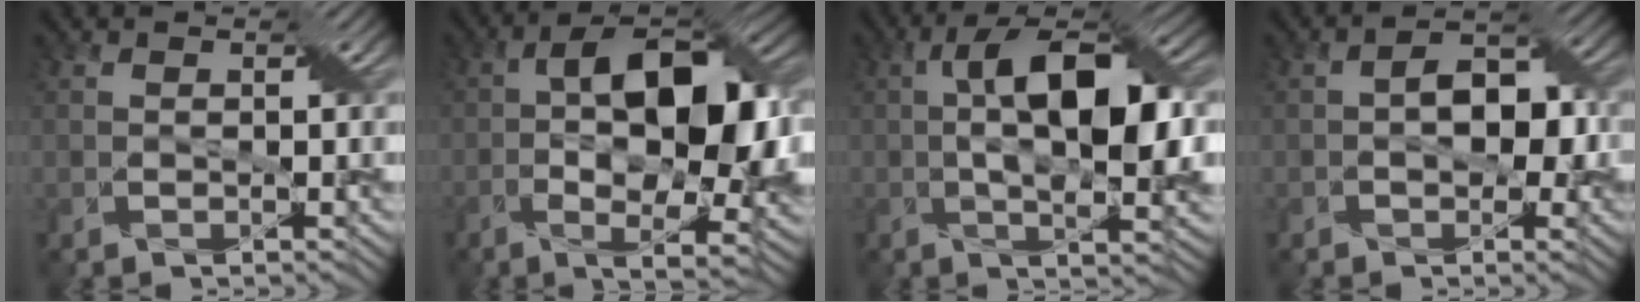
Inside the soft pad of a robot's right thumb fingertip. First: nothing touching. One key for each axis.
{"total": 15.8, "fx": -0.7, "fy": 7.3, "fz": 14.0, "tx": -0.209, "ty": 0.011, "tz": -0.017}
{"total": 13.1, "fx": 1.0, "fy": 5.1, "fz": 12.0, "tx": -0.197, "ty": 0.008, "tz": 0.013}
{"total": 5.2, "fx": -0.7, "fy": 3.4, "fz": 3.8, "tx": -0.048, "ty": 0.005, "tz": -0.018}